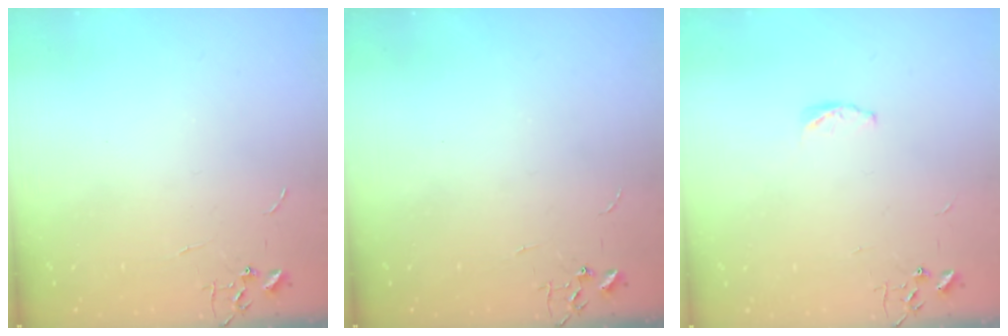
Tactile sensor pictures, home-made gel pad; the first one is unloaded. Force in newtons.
{"total": 0.0}
{"total": 3.8, "press": 3.8, "slide": 0.5}